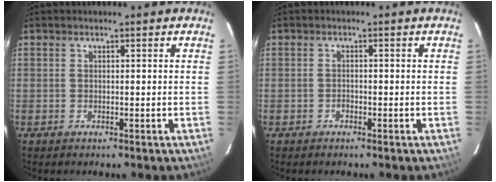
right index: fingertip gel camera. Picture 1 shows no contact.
{"total": 0.8, "force": [-0.6, 0.5, 0.2], "torque": [-0.004, 0.004, -0.011]}